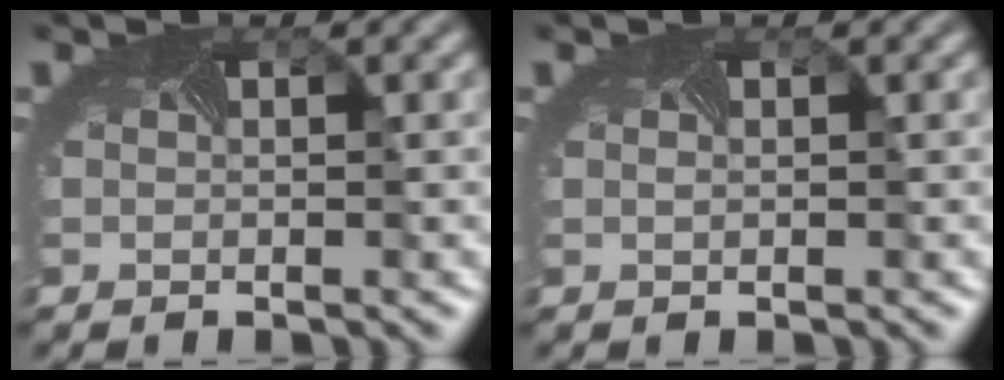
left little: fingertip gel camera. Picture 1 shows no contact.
{"total": 0.0}